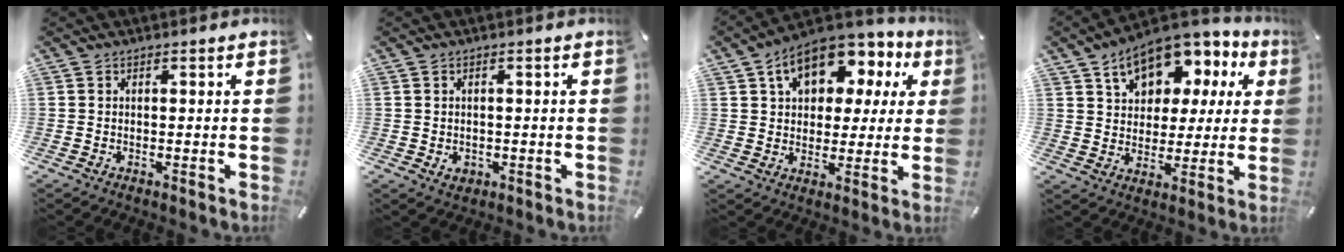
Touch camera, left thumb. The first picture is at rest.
{"total": 1.9, "force": [-0.4, 1.7, 0.9], "torque": [-0.018, 0.004, -0.009]}
{"total": 13.0, "force": [6.9, 8.7, 6.7], "torque": [-0.111, -0.038, 0.124]}
{"total": 13.0, "force": [7.7, 8.7, 5.8], "torque": [-0.099, -0.047, 0.143]}